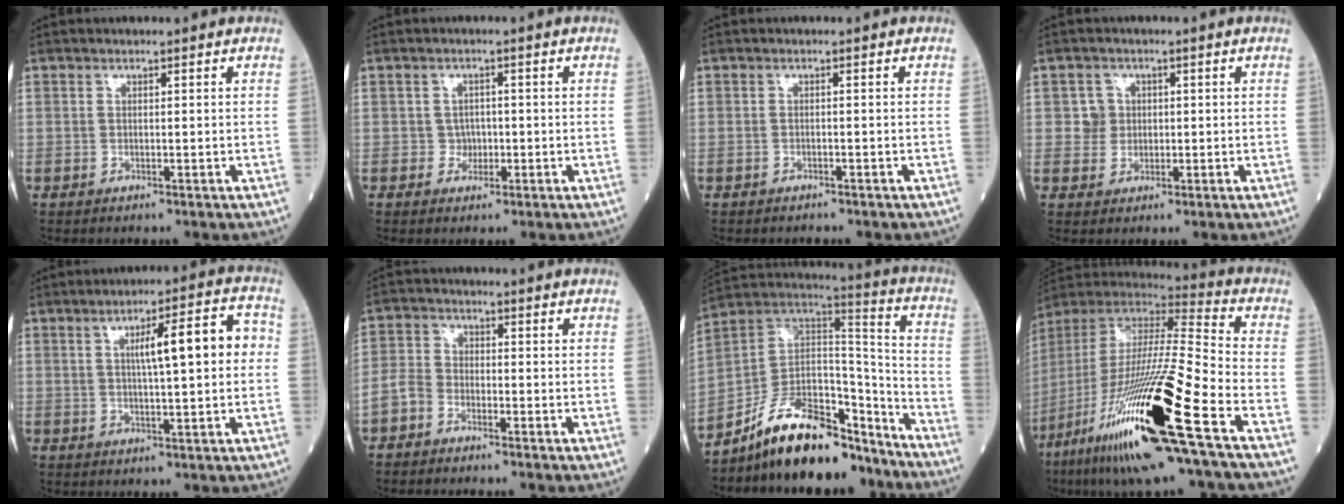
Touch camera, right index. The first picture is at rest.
{"total": 1.9, "force": [-0.4, 1.8, 0.4], "torque": [0.003, 0.007, -0.008]}
{"total": 1.3, "force": [-1.1, 0.4, 0.4], "torque": [-0.013, -0.002, -0.013]}
{"total": 2.8, "force": [0.4, 2.8, 0.0], "torque": [0.010, 0.005, 0.005]}
{"total": 9.4, "force": [1.4, 1.4, 9.2], "torque": [-0.136, 0.027, 0.021]}
{"total": 3.4, "force": [-2.3, 2.2, 1.2], "torque": [-0.026, 0.007, -0.054]}
{"total": 17.1, "force": [-13.8, 6.3, 8.0], "torque": [-0.129, 0.055, -0.239]}
{"total": 27.7, "force": [-12.9, 1.1, 24.5], "torque": [-0.483, -0.062, -0.238]}